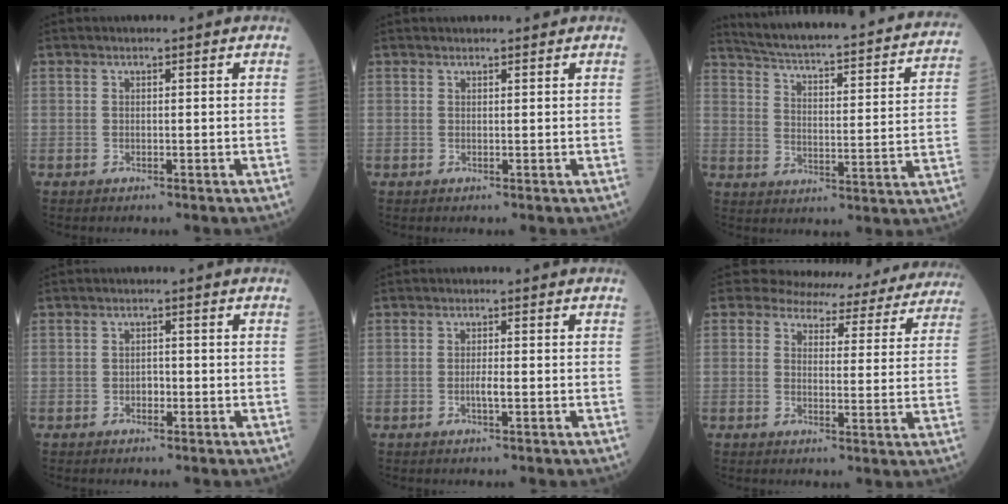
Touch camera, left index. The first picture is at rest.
{"total": 2.9, "force": [2.7, 0.5, 0.6], "torque": [-0.005, 0.020, 0.032]}
{"total": 27.7, "force": [24.6, 3.5, 12.2], "torque": [-0.189, -0.061, 0.300]}
{"total": 1.3, "force": [-1.0, 0.7, 0.5], "torque": [-0.005, -0.003, -0.019]}
{"total": 1.4, "force": [-0.9, 0.0, 1.0], "torque": [-0.021, -0.008, -0.016]}
{"total": 16.7, "force": [15.7, 5.2, 2.4], "torque": [-0.008, -0.044, 0.157]}